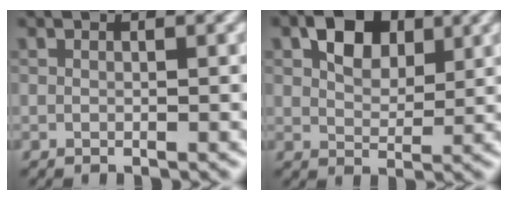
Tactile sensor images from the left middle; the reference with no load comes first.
{"total": 3.9, "force": [1.4, 2.6, 2.6], "torque": [-0.044, 0.010, 0.026]}